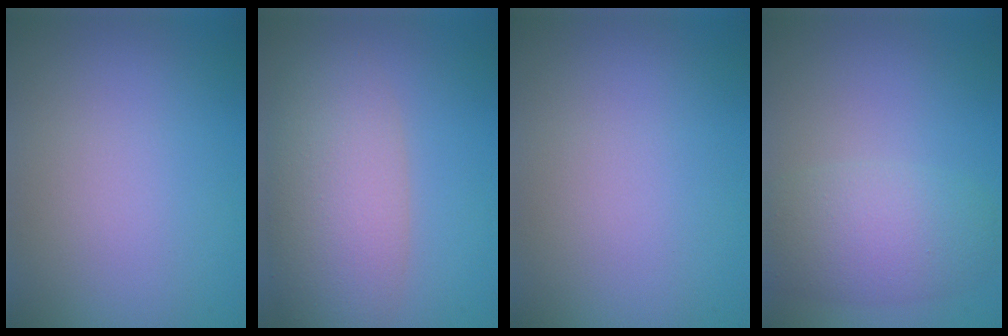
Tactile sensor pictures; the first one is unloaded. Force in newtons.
{"total": 7.2, "press": 7.2, "slide": 0.7}
{"total": 0.0}
{"total": 4.9, "press": 4.9, "slide": 0.5}